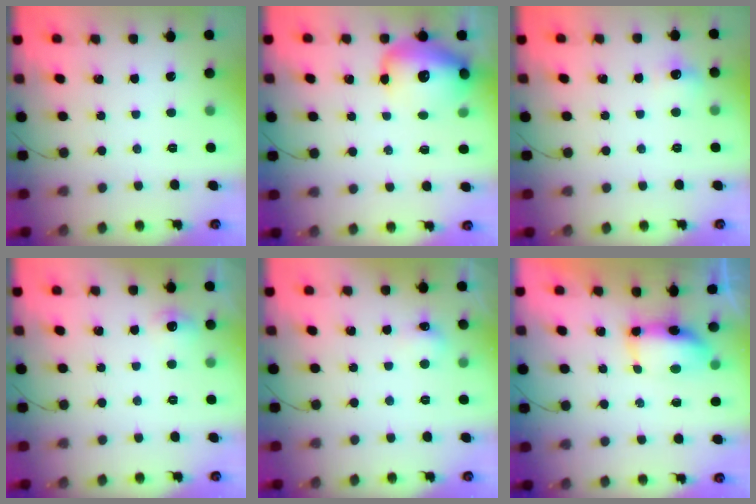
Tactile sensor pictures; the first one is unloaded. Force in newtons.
{"total": 16.0, "press": 15.7, "slide": 3.0}
{"total": 6.0, "press": 5.9, "slide": 1.1}
{"total": 6.1, "press": 5.9, "slide": 1.6}
{"total": 4.9, "press": 4.8, "slide": 0.9}
{"total": 6.9, "press": 6.8, "slide": 0.7}